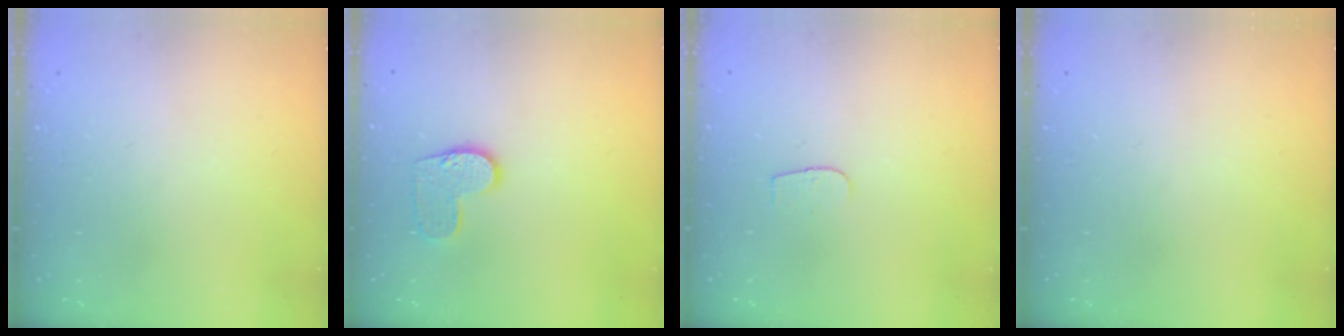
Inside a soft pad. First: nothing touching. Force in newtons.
{"total": 9.0, "press": 9.0, "slide": 0.5}
{"total": 3.7, "press": 3.7, "slide": 0.4}
{"total": 0.0}